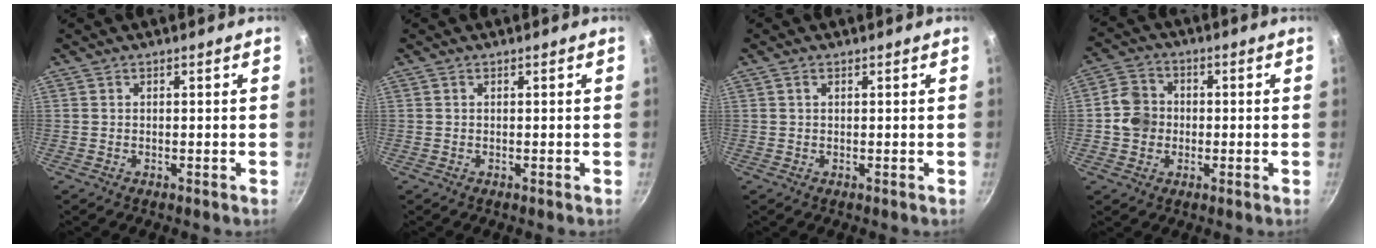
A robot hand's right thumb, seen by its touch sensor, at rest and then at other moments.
{"total": 0.0}
{"total": 0.9, "force": [0.4, 0.5, 0.6], "torque": [-0.011, 0.002, 0.007]}
{"total": 6.9, "force": [-0.5, 6.2, 3.0], "torque": [-0.029, 0.014, -0.022]}